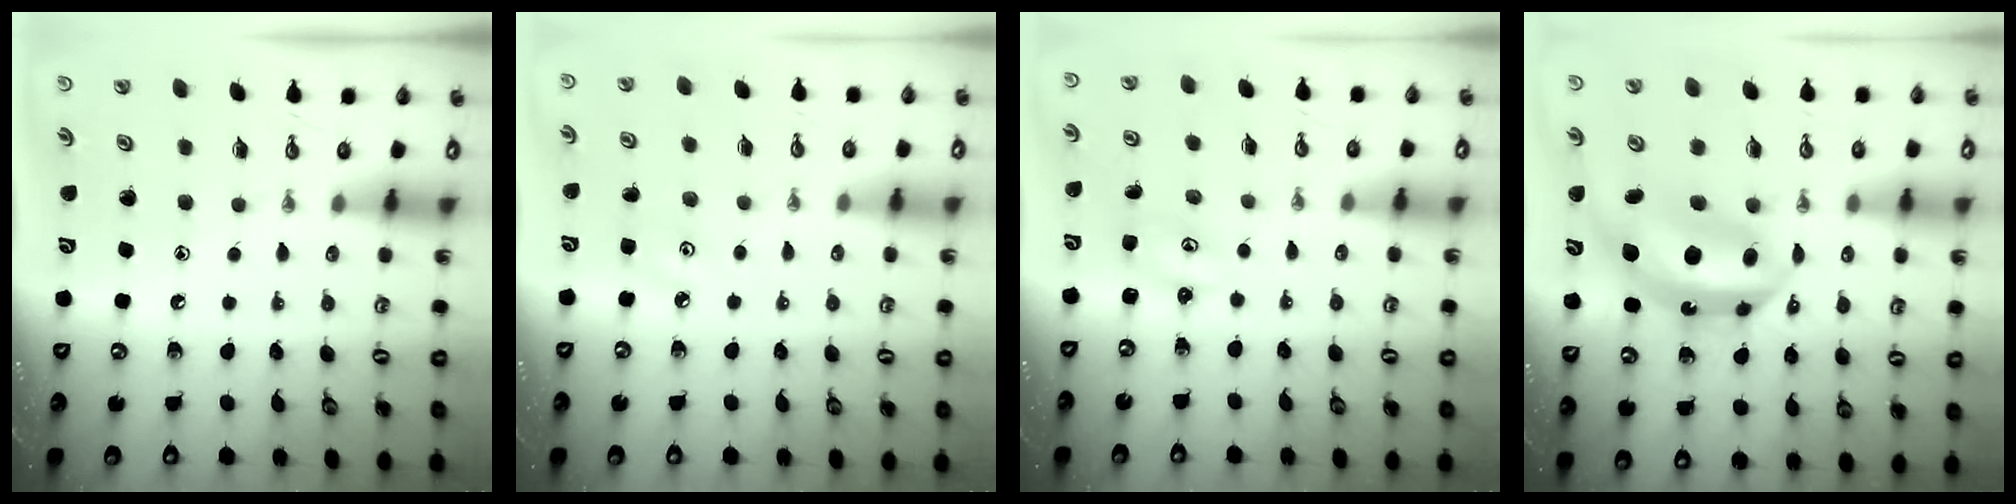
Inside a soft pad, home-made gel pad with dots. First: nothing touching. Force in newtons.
{"total": 4.7, "press": 4.7, "slide": 0.5}
{"total": 2.1, "press": 2.0, "slide": 0.3}
{"total": 12.3, "press": 12.2, "slide": 1.0}